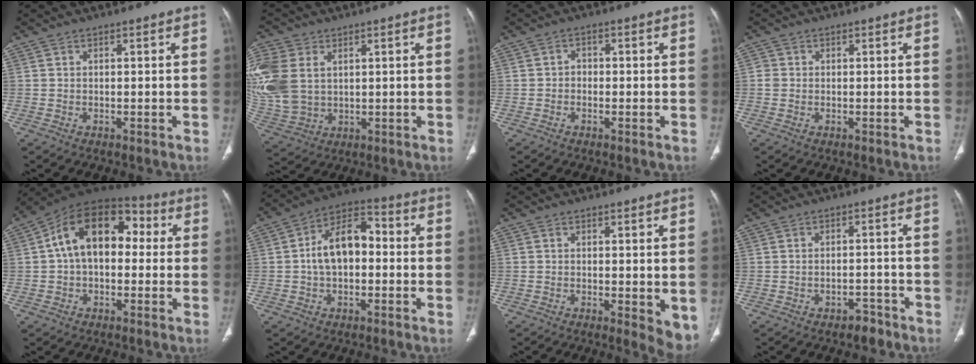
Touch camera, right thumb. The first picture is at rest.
{"total": 16.0, "force": [3.4, 11.7, 10.4], "torque": [-0.260, -0.005, 0.078]}
{"total": 1.7, "force": [-0.5, 1.5, 0.7], "torque": [0.001, 0.008, -0.016]}
{"total": 1.4, "force": [-0.1, 1.4, 0.4], "torque": [0.000, 0.004, -0.001]}
{"total": 16.7, "force": [2.2, 10.8, 12.5], "torque": [-0.170, 0.047, 0.024]}
{"total": 11.8, "force": [-0.1, 7.4, 9.1], "torque": [-0.142, 0.036, -0.014]}
{"total": 5.3, "force": [-0.1, 1.9, 5.0], "torque": [-0.059, -0.015, 0.000]}
{"total": 3.1, "force": [-2.2, 1.7, 1.5], "torque": [-0.014, 0.018, -0.026]}